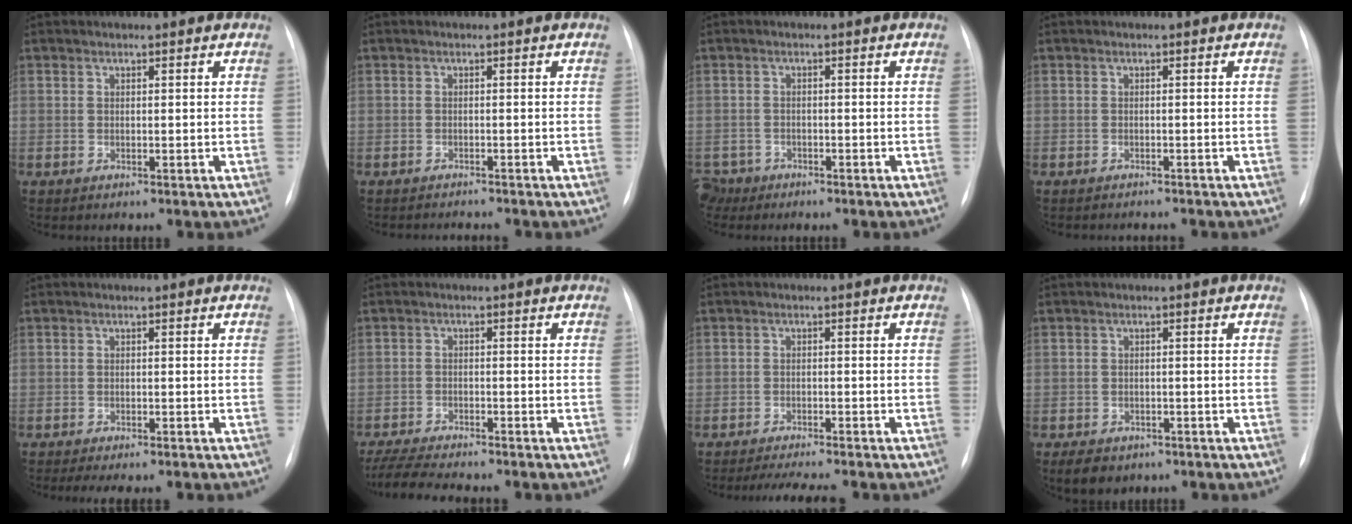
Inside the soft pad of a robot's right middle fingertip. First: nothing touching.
{"total": 3.1, "force": [-3.1, 0.3, 0.6], "torque": [-0.004, -0.005, -0.040]}
{"total": 3.6, "force": [-2.9, 2.1, -0.4], "torque": [0.009, 0.000, -0.053]}
{"total": 2.7, "force": [-2.6, 0.6, 0.4], "torque": [-0.002, -0.003, -0.030]}
{"total": 6.7, "force": [-5.7, 1.6, 3.3], "torque": [-0.041, 0.000, -0.075]}
{"total": 10.0, "force": [-8.9, 1.1, 4.4], "torque": [-0.073, -0.016, -0.140]}
{"total": 6.4, "force": [-5.6, 0.9, 2.8], "torque": [-0.039, -0.010, -0.085]}
{"total": 5.5, "force": [-3.9, 3.2, 2.1], "torque": [-0.029, -0.002, -0.049]}